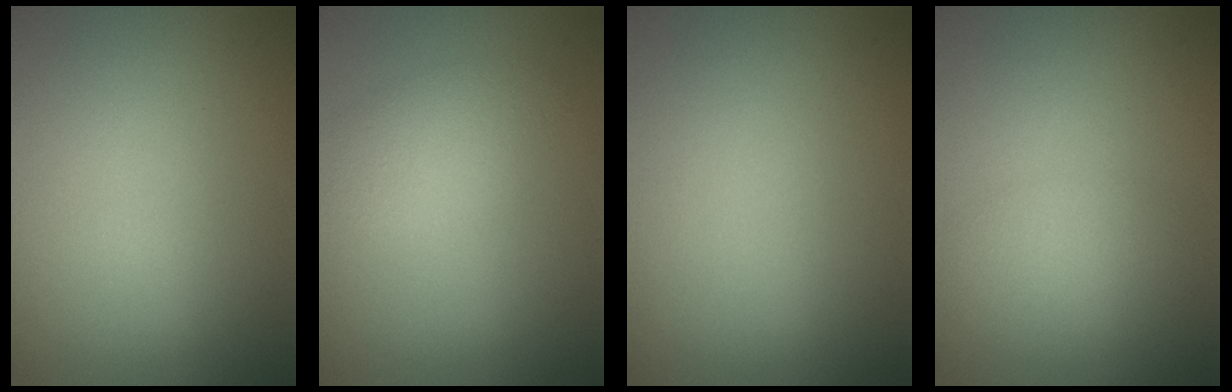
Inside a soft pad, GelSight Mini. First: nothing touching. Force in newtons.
{"total": 2.5, "press": 2.5, "slide": 0.0}
{"total": 0.0}
{"total": 1.7, "press": 1.7, "slide": 0.1}